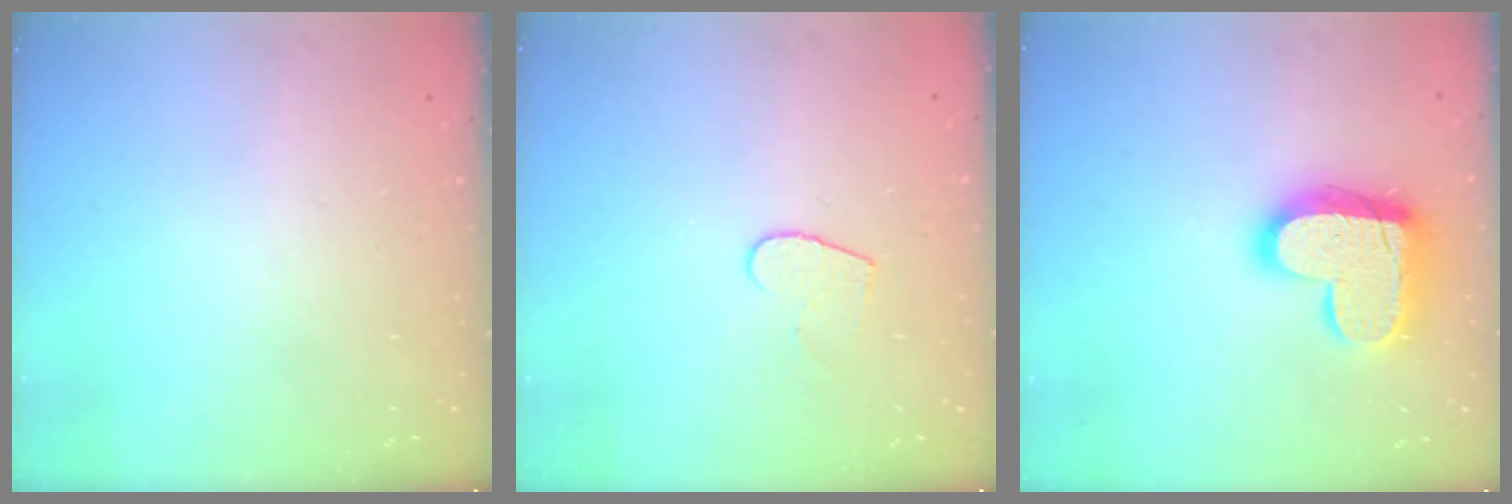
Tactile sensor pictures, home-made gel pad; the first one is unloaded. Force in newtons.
{"total": 5.8, "press": 5.8, "slide": 0.4}
{"total": 17.2, "press": 17.1, "slide": 1.1}